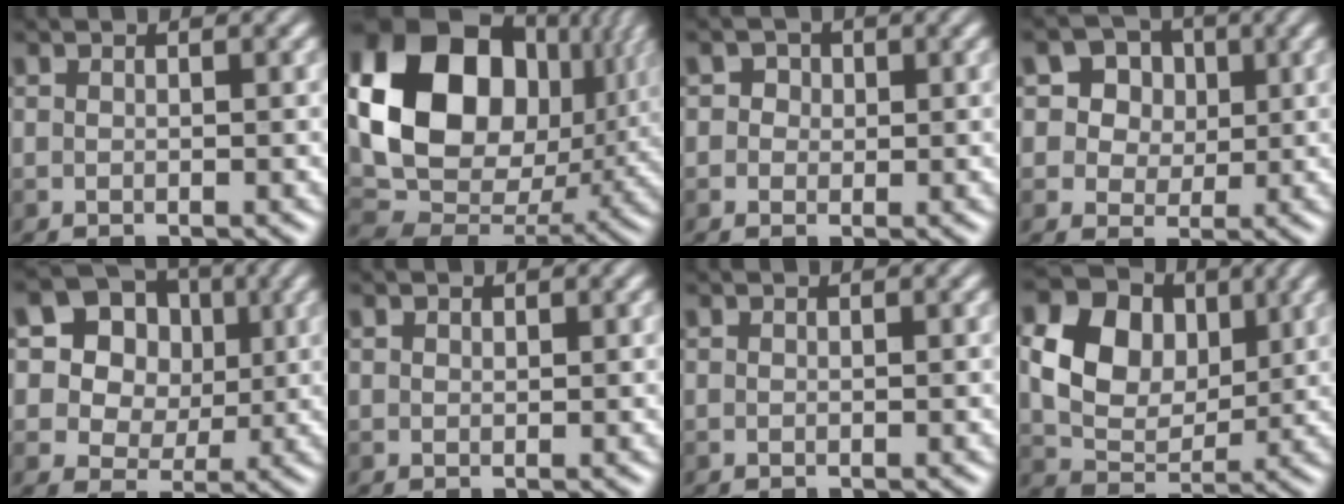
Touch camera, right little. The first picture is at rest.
{"total": 19.1, "force": [4.5, 13.9, 12.2], "torque": [-0.260, -0.008, 0.096]}
{"total": 2.0, "force": [0.7, 1.7, 0.7], "torque": [0.003, 0.004, 0.000]}
{"total": 7.1, "force": [3.4, 5.3, 3.1], "torque": [-0.052, 0.007, 0.038]}
{"total": 13.5, "force": [5.7, 11.1, 5.2], "torque": [-0.130, 0.024, 0.098]}
{"total": 0.6, "force": [0.4, 0.4, 0.1], "torque": [0.000, -0.001, 0.007]}
{"total": 0.0}
{"total": 13.8, "force": [3.9, 11.1, 7.3], "torque": [-0.150, 0.029, 0.066]}